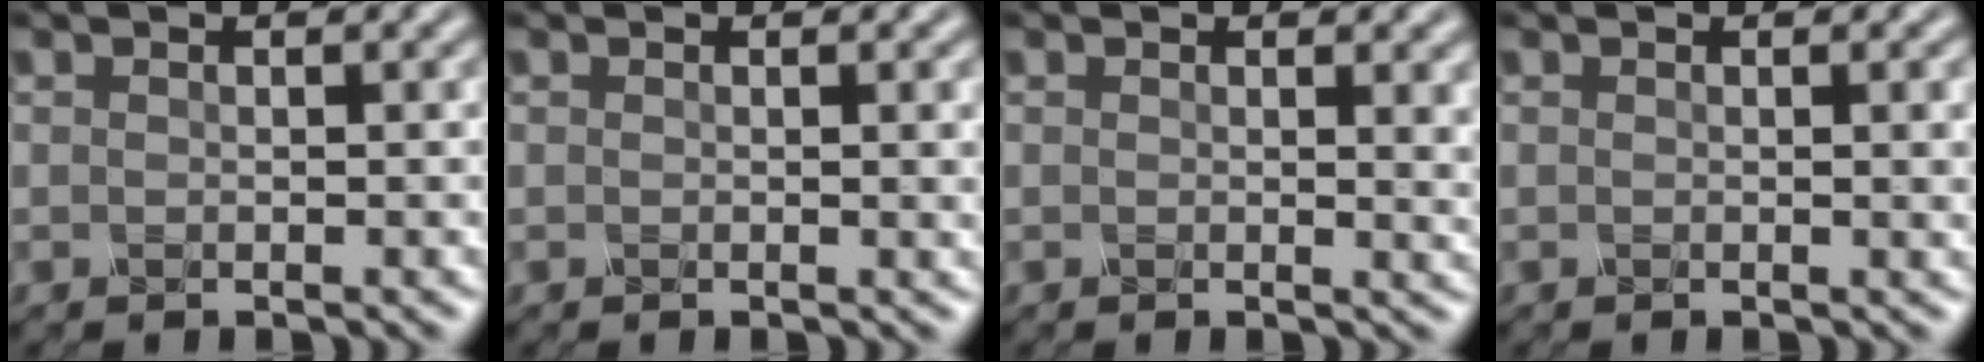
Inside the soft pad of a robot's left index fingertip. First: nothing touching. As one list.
[{"total": 1.2, "force": [0.3, 0.1, 1.1], "torque": [-0.014, -0.005, 0.006]}, {"total": 1.7, "force": [0.7, 0.4, 1.5], "torque": [-0.019, -0.006, 0.013]}, {"total": 1.7, "force": [0.3, 0.3, 1.7], "torque": [-0.019, -0.005, 0.006]}]